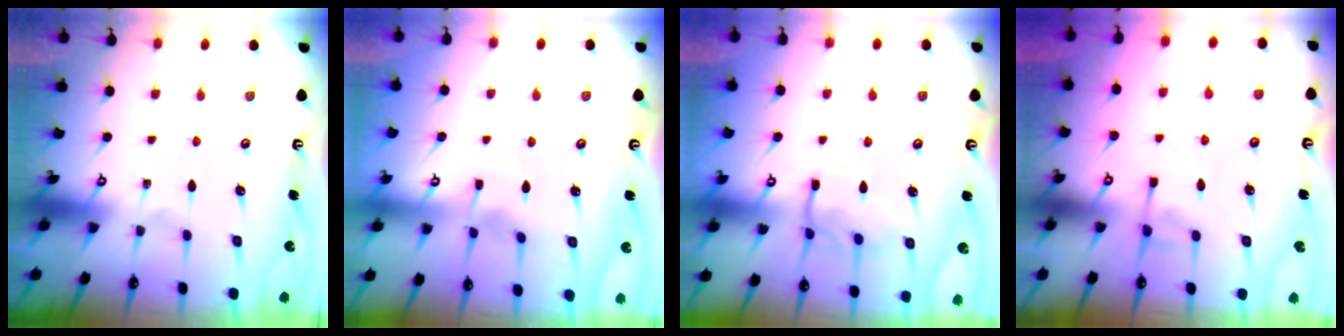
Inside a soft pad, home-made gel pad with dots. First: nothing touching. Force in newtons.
{"total": 3.4, "press": 3.4, "slide": 0.5}
{"total": 10.6, "press": 10.6, "slide": 0.7}
{"total": 4.5, "press": 4.4, "slide": 0.7}